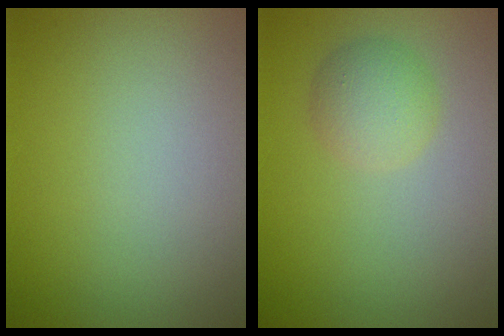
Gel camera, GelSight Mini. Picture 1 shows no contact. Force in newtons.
{"total": 2.5, "press": 2.5, "slide": 0.1}